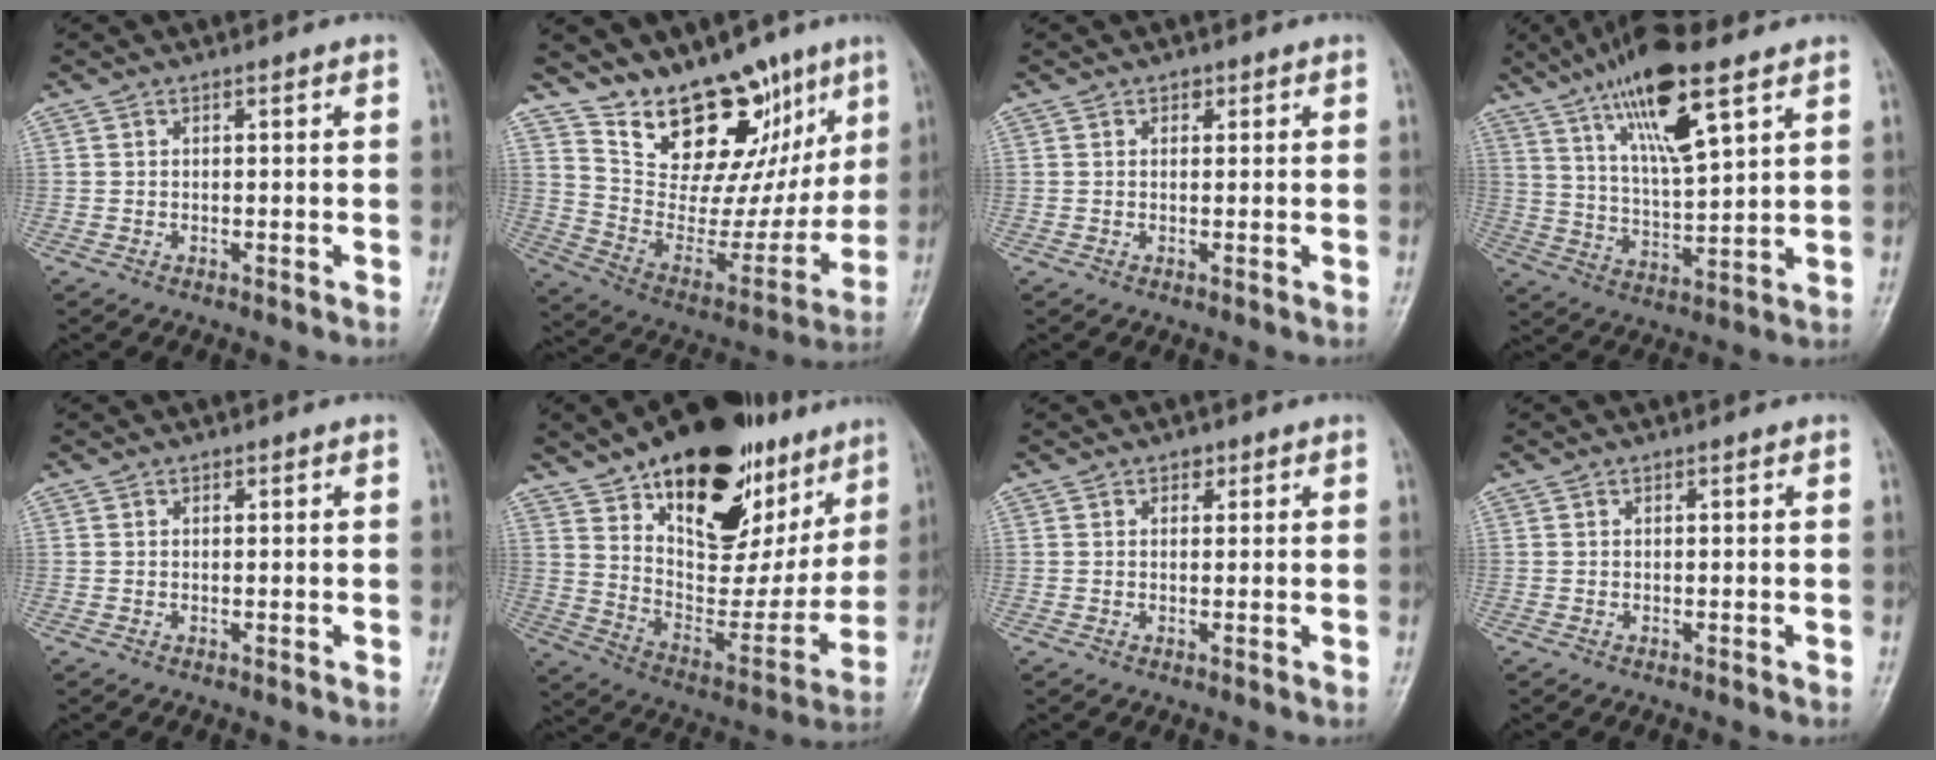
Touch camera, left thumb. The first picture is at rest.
{"total": 20.7, "force": [14.1, 10.7, 10.6], "torque": [-0.087, -0.077, 0.239]}
{"total": 1.0, "force": [0.5, 0.8, 0.3], "torque": [0.004, -0.001, 0.006]}
{"total": 16.1, "force": [9.0, 4.2, 12.6], "torque": [-0.215, -0.031, 0.168]}
{"total": 0.0}
{"total": 31.0, "force": [17.5, 16.3, 19.8], "torque": [-0.255, -0.037, 0.277]}
{"total": 1.3, "force": [0.7, 1.0, 0.5], "torque": [0.004, -0.002, 0.007]}
{"total": 0.0}